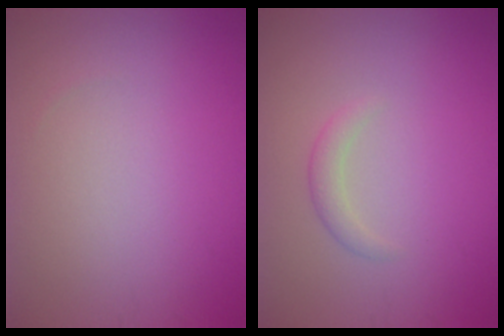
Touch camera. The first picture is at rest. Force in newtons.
{"total": 1.3, "press": 1.3, "slide": 0.1}